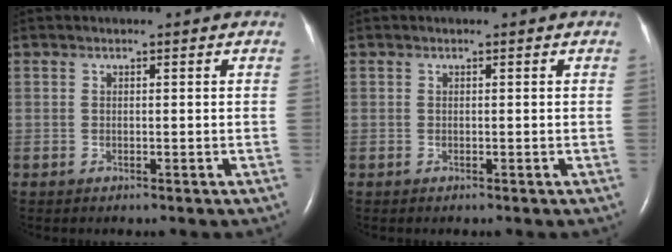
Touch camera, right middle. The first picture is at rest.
{"total": 0.0}